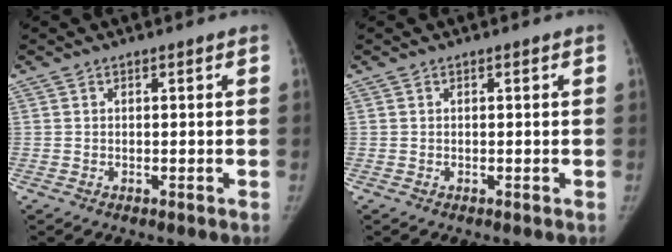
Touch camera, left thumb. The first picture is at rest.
{"total": 0.0}